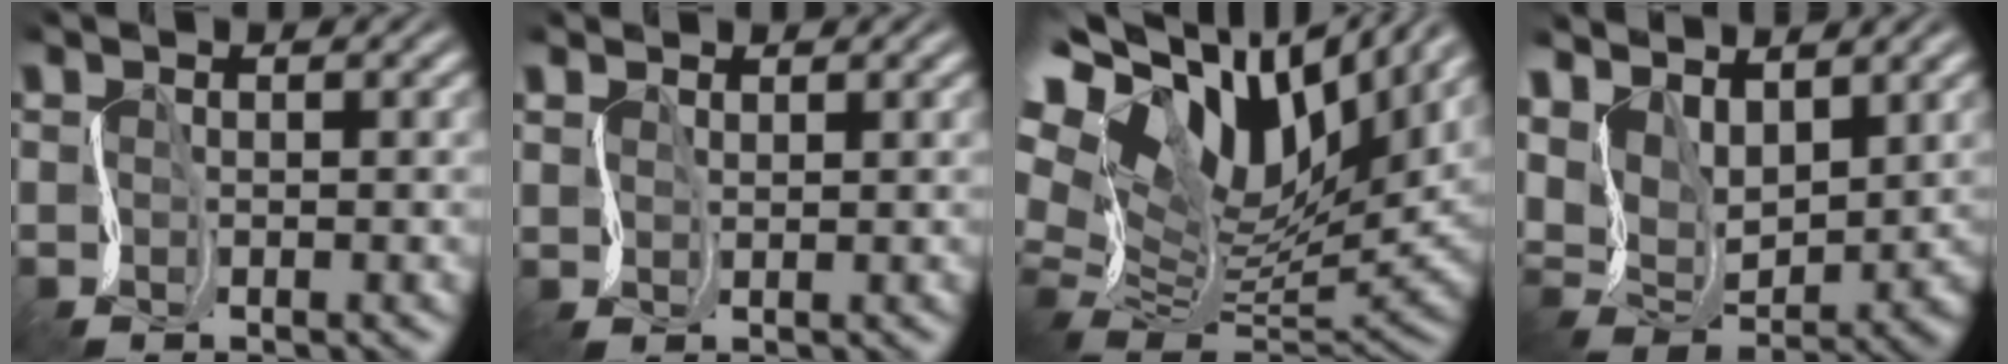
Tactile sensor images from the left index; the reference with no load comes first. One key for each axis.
{"total": 1.4, "fx": 1.2, "fy": 0.6, "fz": -0.4, "tx": 0.003, "ty": 0.002, "tz": 0.026}
{"total": 18.1, "fx": 9.2, "fy": 10.0, "fz": 12.0, "tx": -0.228, "ty": 0.032, "tz": 0.170}
{"total": 6.3, "fx": 4.4, "fy": 3.1, "fz": 3.3, "tx": -0.077, "ty": -0.003, "tz": 0.085}